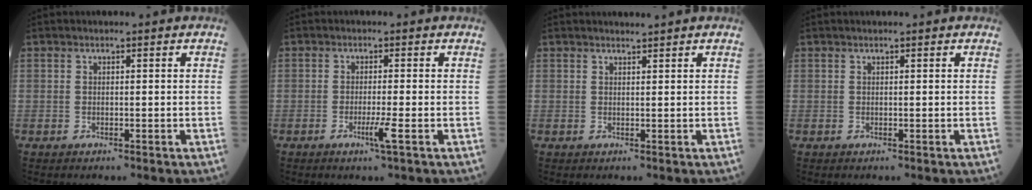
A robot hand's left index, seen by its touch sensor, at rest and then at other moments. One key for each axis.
{"total": 2.7, "fx": -1.2, "fy": -0.4, "fz": 2.3, "tx": -0.046, "ty": -0.006, "tz": -0.022}
{"total": 0.9, "fx": 0.9, "fy": -0.3, "fz": 0.1, "tx": -0.007, "ty": -0.002, "tz": 0.018}
{"total": 1.2, "fx": 0.9, "fy": 0.4, "fz": 0.7, "tx": -0.006, "ty": 0.018, "tz": 0.009}